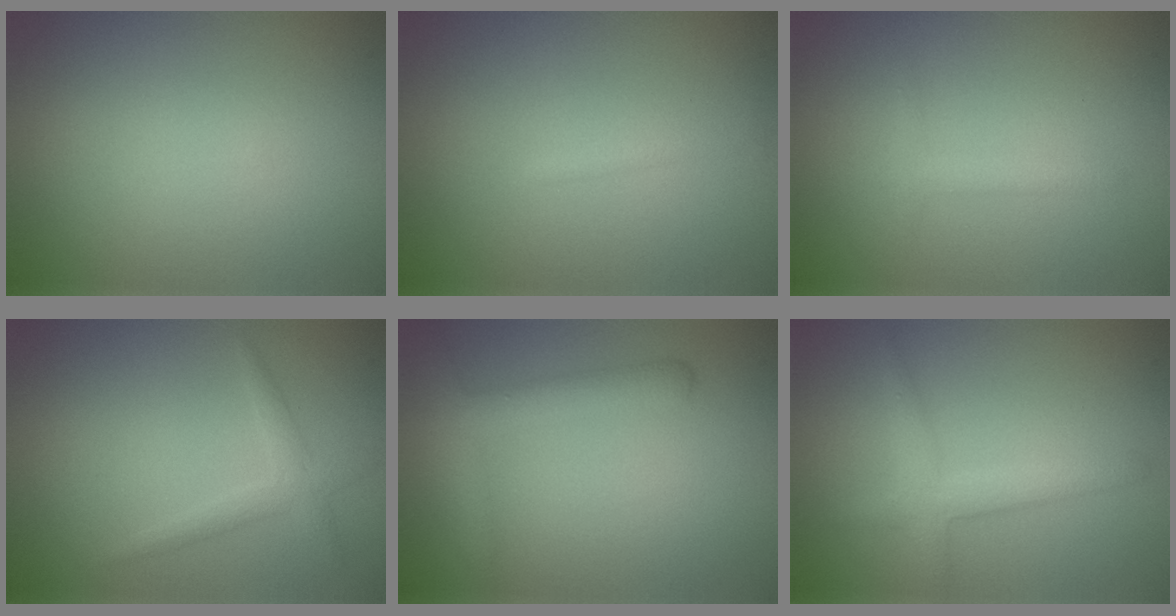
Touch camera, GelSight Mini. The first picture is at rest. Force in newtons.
{"total": 0.6, "press": 0.6, "slide": 0.0}
{"total": 1.2, "press": 1.2, "slide": 0.0}
{"total": 1.7, "press": 1.7, "slide": 0.1}
{"total": 3.0, "press": 3.0, "slide": 0.2}
{"total": 3.5, "press": 3.5, "slide": 0.0}